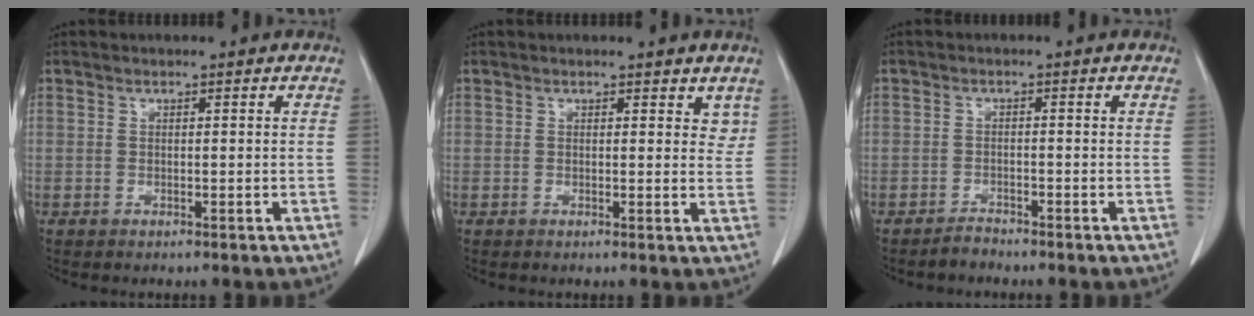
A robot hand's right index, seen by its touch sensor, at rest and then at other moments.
{"total": 2.5, "force": [1.8, 1.4, 1.0], "torque": [0.004, -0.007, 0.017]}
{"total": 1.6, "force": [-1.5, 0.3, 0.0], "torque": [0.004, -0.001, -0.026]}